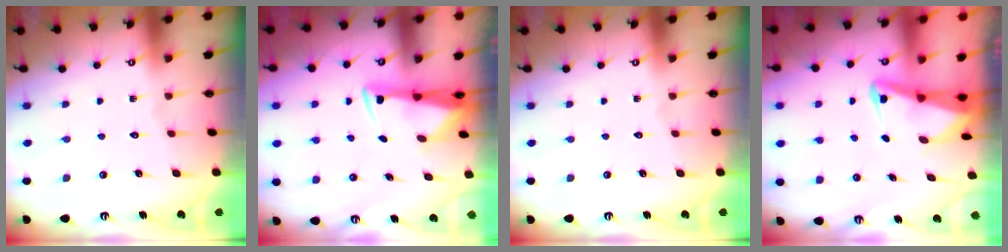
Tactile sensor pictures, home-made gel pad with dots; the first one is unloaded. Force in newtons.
{"total": 2.9, "press": 2.8, "slide": 0.9}
{"total": 0.0}
{"total": 3.0, "press": 3.0, "slide": 0.7}